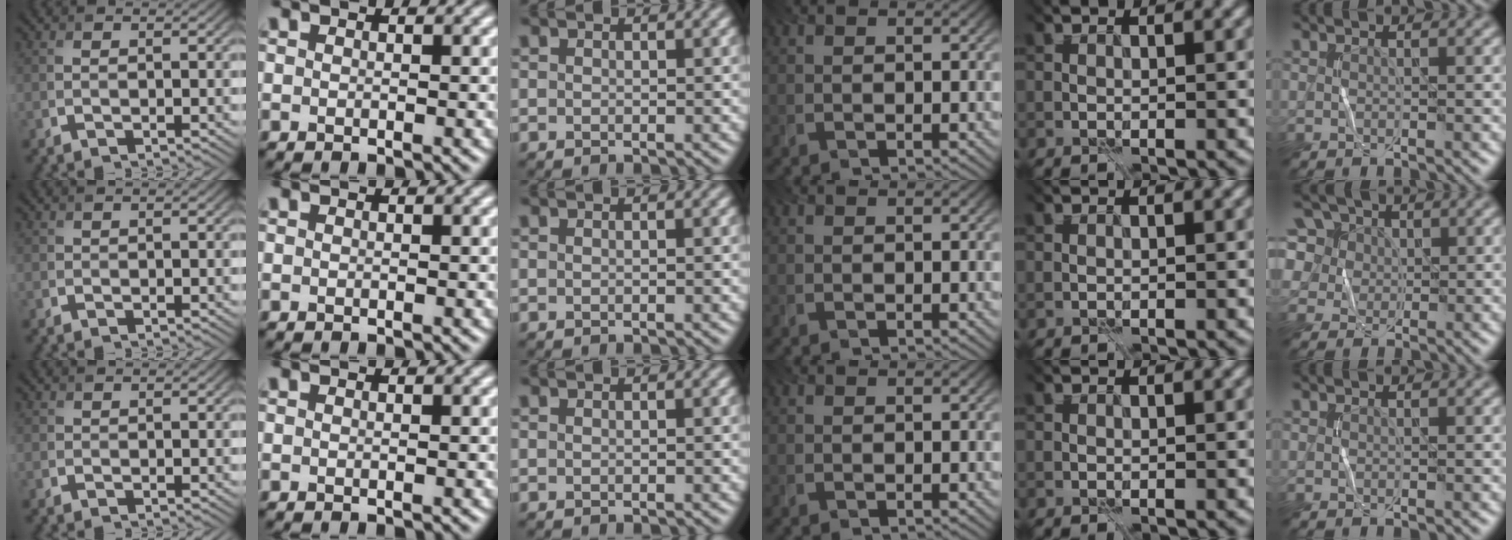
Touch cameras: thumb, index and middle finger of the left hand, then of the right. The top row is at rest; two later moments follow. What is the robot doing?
{"motion": "wrap", "object": "cellophane"}